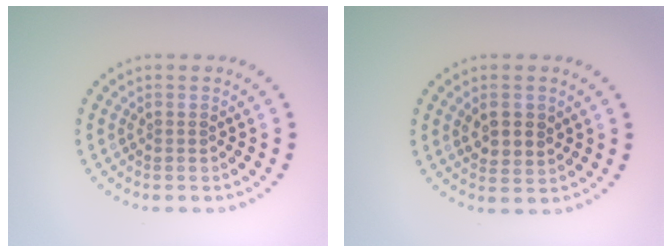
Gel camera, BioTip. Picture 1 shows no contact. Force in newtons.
{"total": 2.8, "press": 2.7, "slide": 0.8}